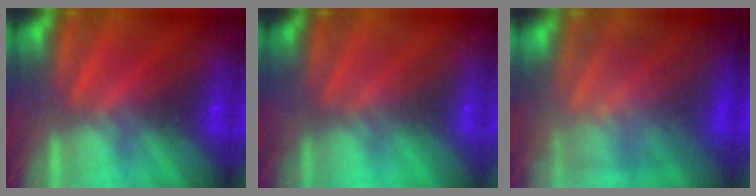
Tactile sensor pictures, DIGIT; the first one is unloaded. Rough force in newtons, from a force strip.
{"total": 2.9}
{"total": 14.6}